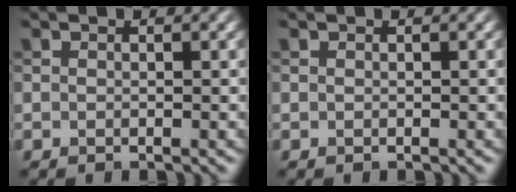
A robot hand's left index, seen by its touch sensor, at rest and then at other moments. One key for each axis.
{"total": 0.0}